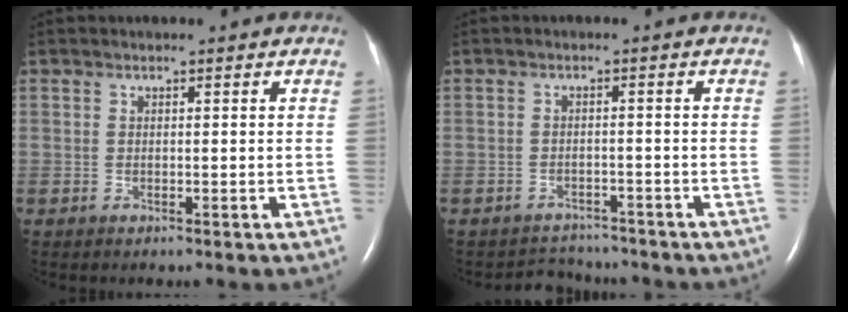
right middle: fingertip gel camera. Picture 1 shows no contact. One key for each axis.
{"total": 4.0, "fx": -3.8, "fy": 1.2, "fz": -0.8, "tx": 0.005, "ty": 0.008, "tz": -0.056}